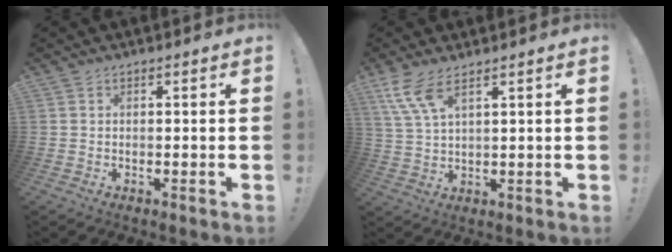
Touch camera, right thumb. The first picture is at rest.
{"total": 8.0, "force": [5.2, 2.2, 5.7], "torque": [-0.117, -0.019, 0.100]}